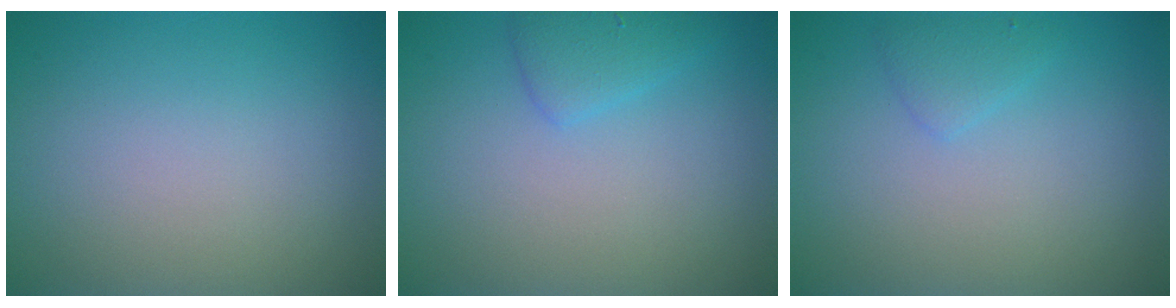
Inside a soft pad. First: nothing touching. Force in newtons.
{"total": 1.9, "press": 1.9, "slide": 0.0}
{"total": 1.3, "press": 1.3, "slide": 0.1}